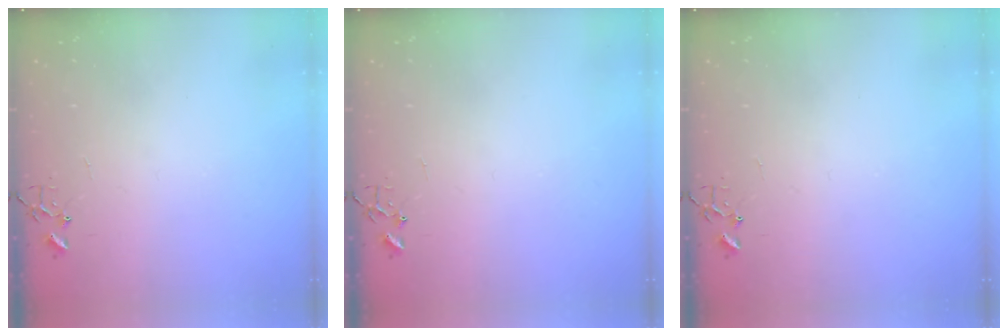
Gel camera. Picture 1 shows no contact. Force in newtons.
{"total": 0.0}
{"total": 0.0}